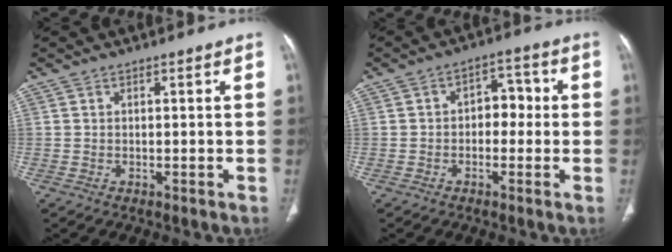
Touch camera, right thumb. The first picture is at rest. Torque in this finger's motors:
{"motor_torque": [-0.24, -0.03, 0.00, 0.51, 0.02]}